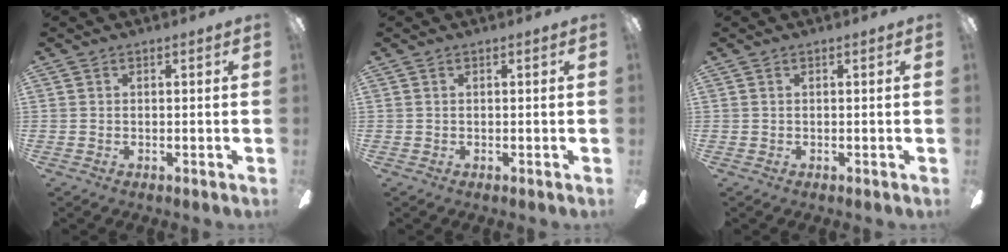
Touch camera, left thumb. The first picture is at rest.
{"total": 0.0}
{"total": 0.0}